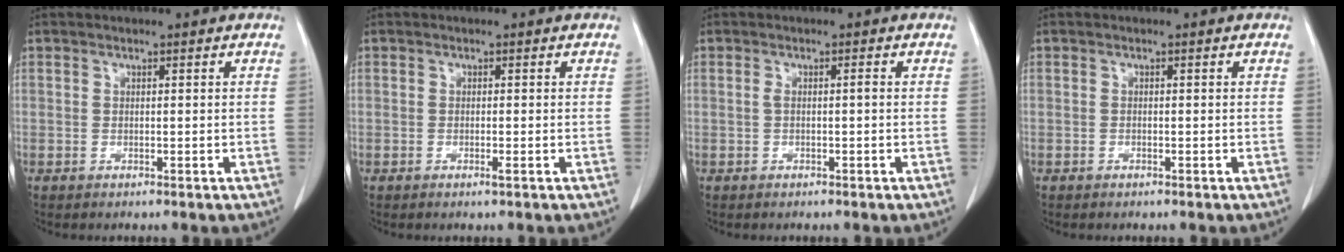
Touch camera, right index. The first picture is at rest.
{"total": 0.8, "force": [-0.4, -0.1, 0.7], "torque": [-0.013, 0.000, -0.004]}
{"total": 1.1, "force": [-0.1, 0.1, 1.1], "torque": [-0.018, 0.003, 0.000]}
{"total": 0.0}